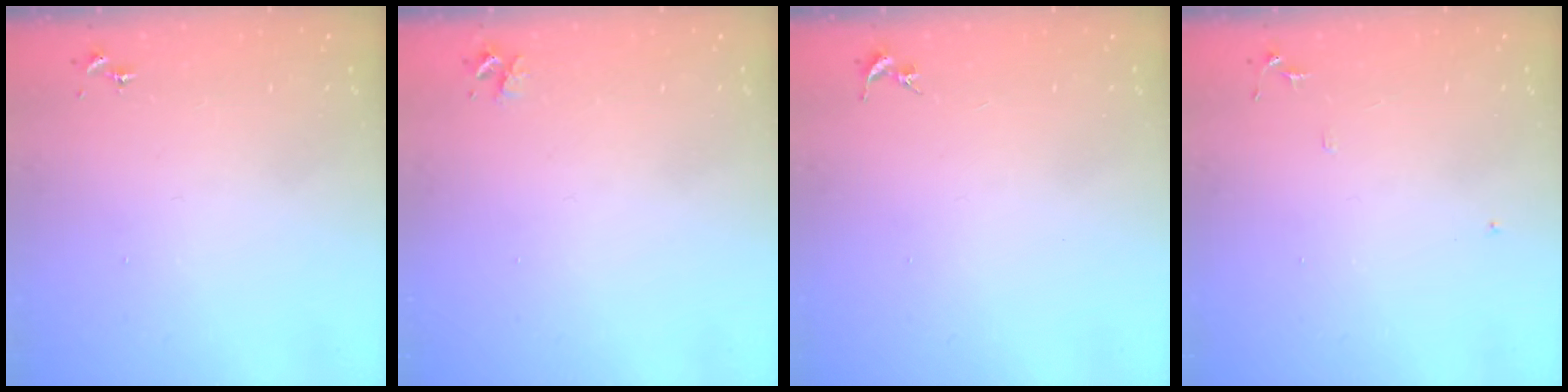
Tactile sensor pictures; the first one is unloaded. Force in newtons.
{"total": 3.2, "press": 3.1, "slide": 0.5}
{"total": 0.0}
{"total": 5.6, "press": 5.6, "slide": 0.7}